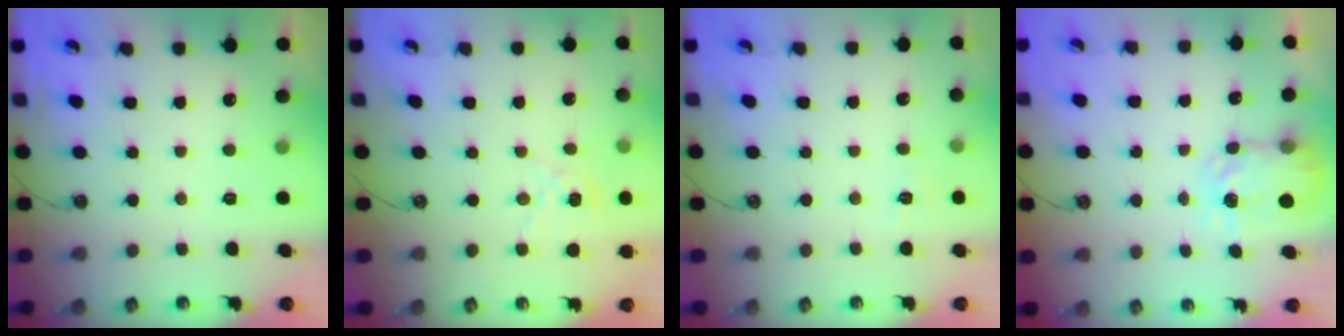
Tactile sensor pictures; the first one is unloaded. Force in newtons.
{"total": 2.9, "press": 2.9, "slide": 0.4}
{"total": 4.1, "press": 4.1, "slide": 0.6}
{"total": 5.1, "press": 5.1, "slide": 0.4}